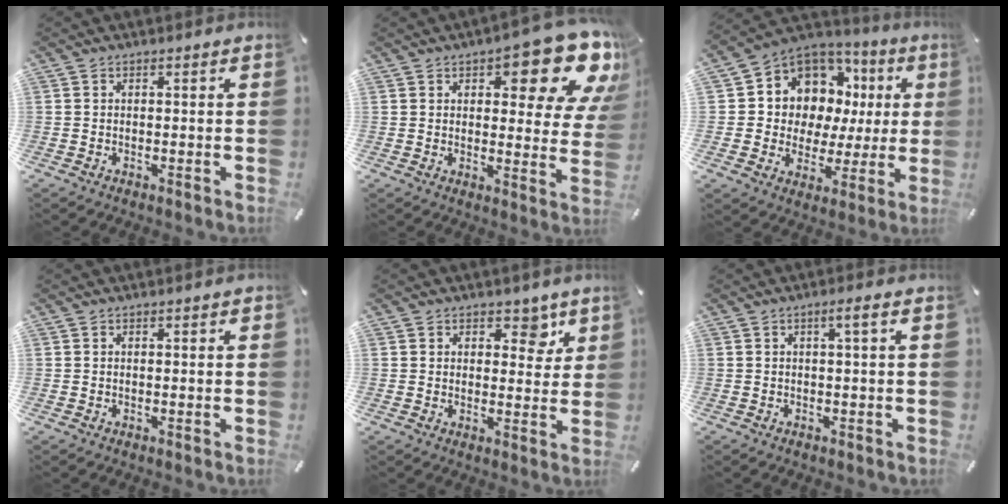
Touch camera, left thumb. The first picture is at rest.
{"total": 15.6, "force": [8.9, 6.2, 11.2], "torque": [-0.130, -0.063, 0.145]}
{"total": 10.0, "force": [4.2, 8.9, 2.2], "torque": [-0.048, -0.049, 0.083]}
{"total": 0.0}
{"total": 5.8, "force": [3.3, 3.9, 2.8], "torque": [-0.012, -0.016, 0.048]}
{"total": 2.8, "force": [0.4, 0.2, 2.8], "torque": [-0.052, 0.002, 0.004]}